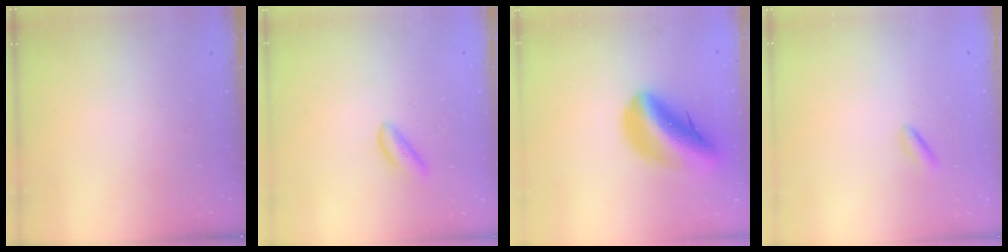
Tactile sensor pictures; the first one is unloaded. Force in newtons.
{"total": 2.3, "press": 2.3, "slide": 0.5}
{"total": 17.5, "press": 16.8, "slide": 4.8}
{"total": 0.6, "press": 0.2, "slide": 0.5}